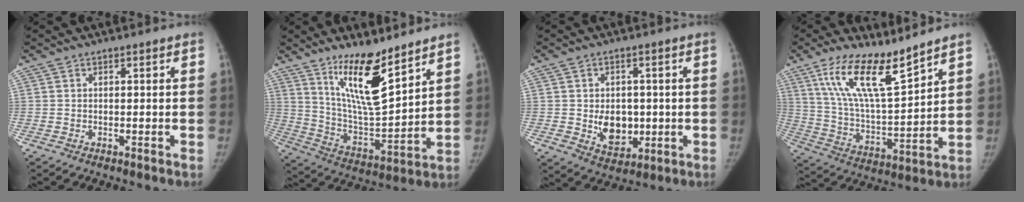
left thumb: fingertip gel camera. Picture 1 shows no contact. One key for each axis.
{"total": 15.8, "fx": 10.6, "fy": 3.9, "fz": 11.1, "tx": -0.169, "ty": -0.083, "tz": 0.203}
{"total": 8.4, "fx": -0.6, "fy": 6.2, "fz": 5.7, "tx": -0.054, "ty": -0.006, "tz": 0.008}
{"total": 15.4, "fx": 10.7, "fy": 3.6, "fz": 10.4, "tx": -0.175, "ty": -0.064, "tz": 0.213}